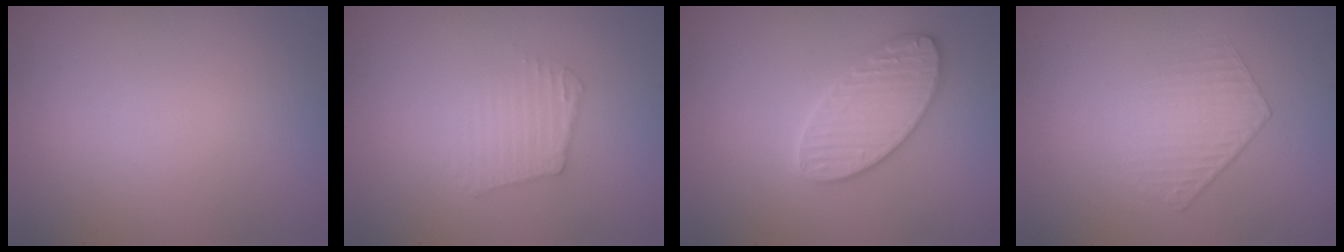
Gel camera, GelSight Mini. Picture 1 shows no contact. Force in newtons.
{"total": 2.1, "press": 2.0, "slide": 0.4}
{"total": 3.7, "press": 3.6, "slide": 0.5}
{"total": 1.5, "press": 0.9, "slide": 1.2}